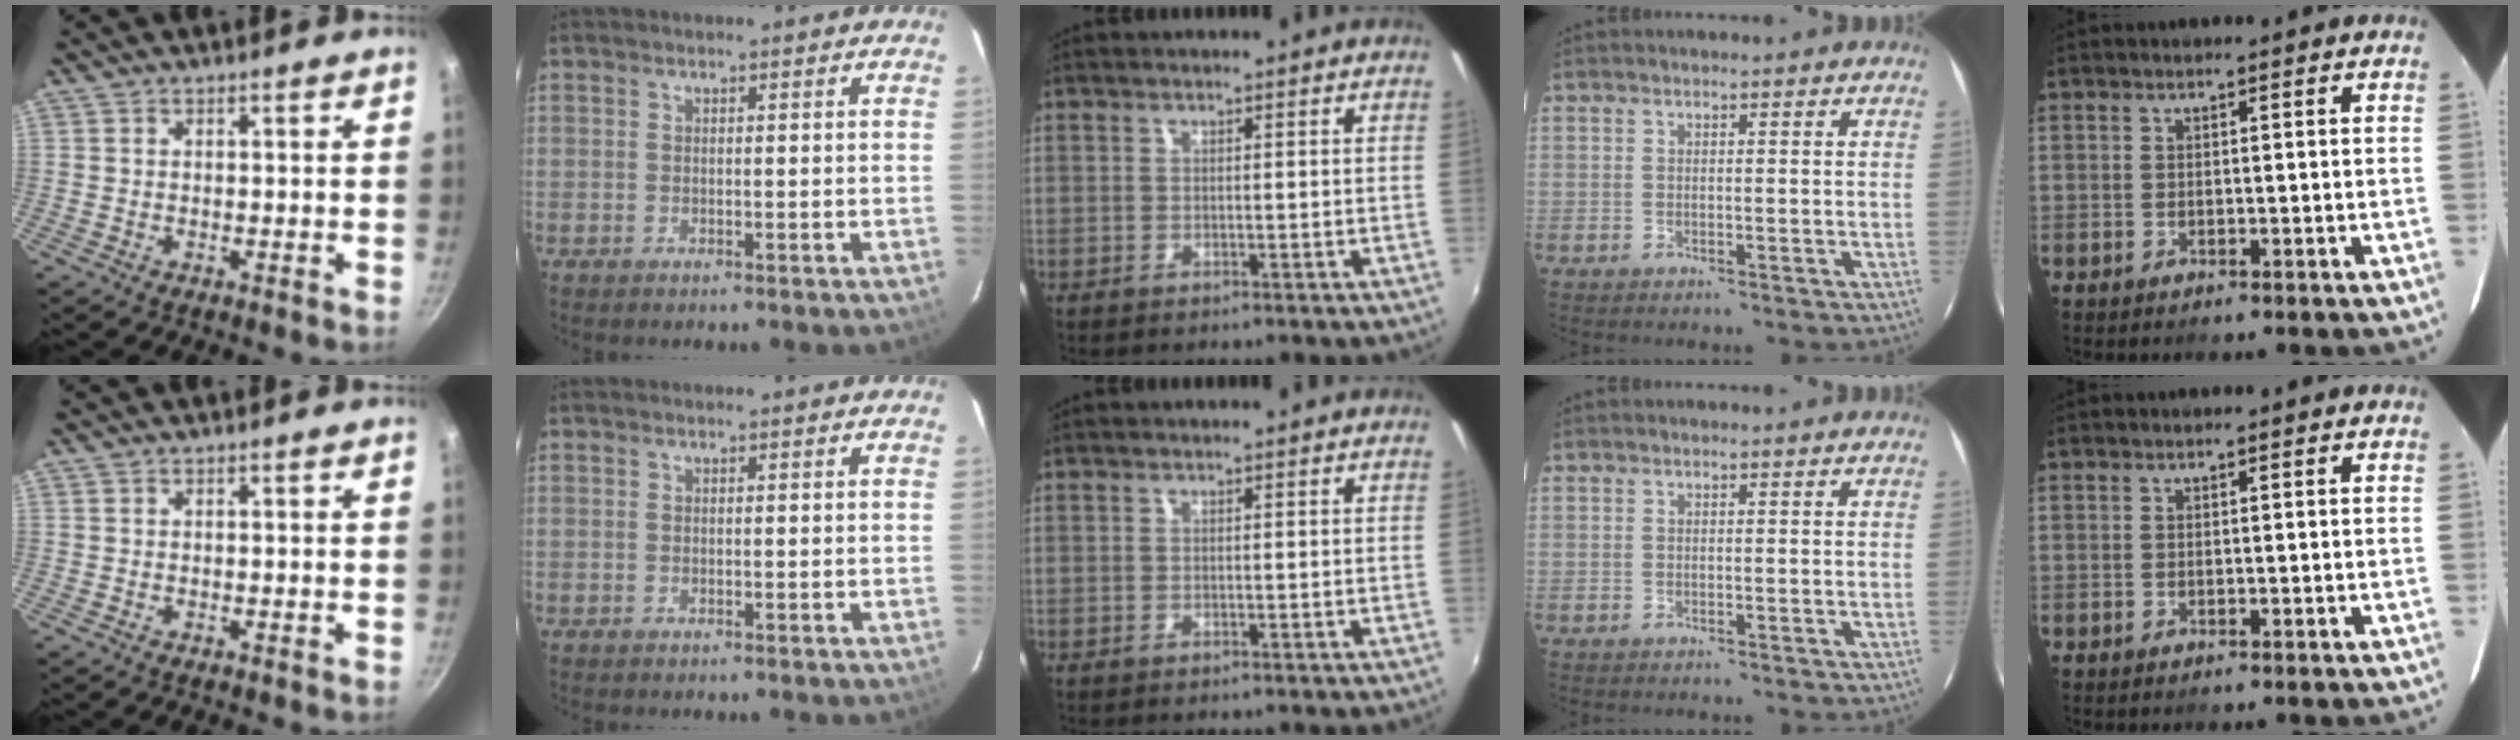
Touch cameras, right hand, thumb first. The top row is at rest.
{}